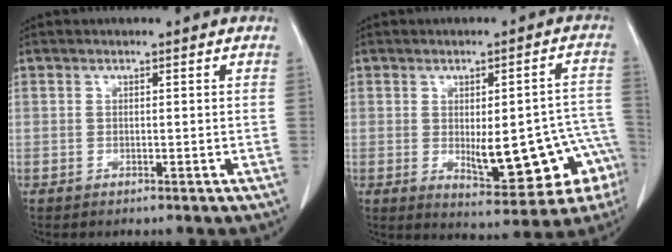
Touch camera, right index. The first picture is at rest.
{"total": 14.9, "force": [-4.1, 4.9, 13.5], "torque": [-0.119, 0.027, -0.034]}